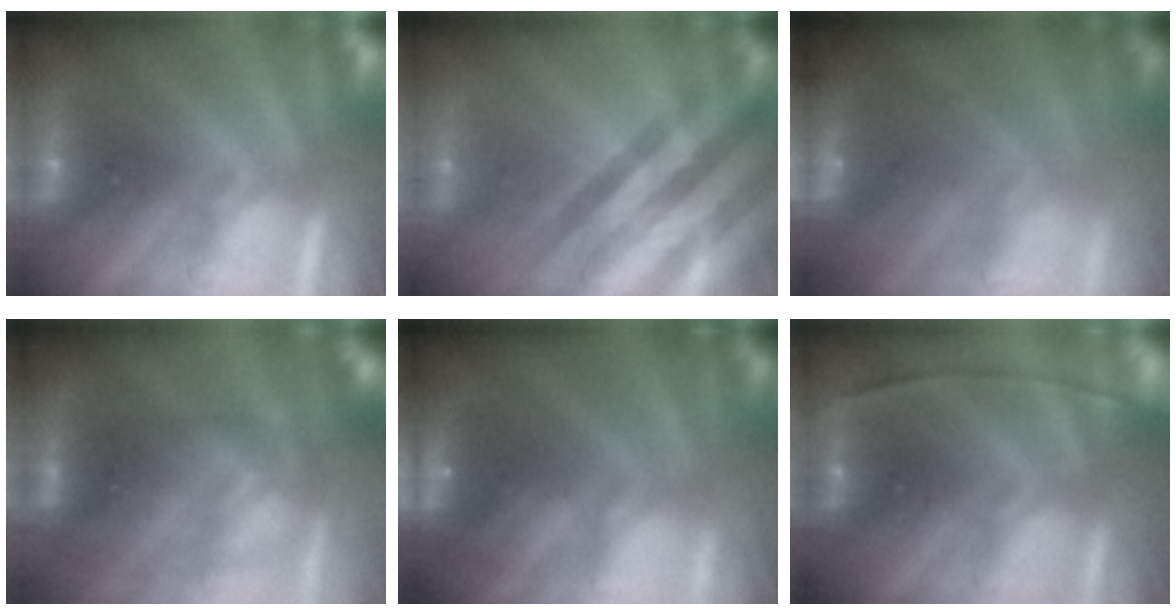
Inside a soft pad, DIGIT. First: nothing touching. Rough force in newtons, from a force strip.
{"total": 2.4}
{"total": 11.1}
{"total": 2.8}
{"total": 6.1}
{"total": 1.6}